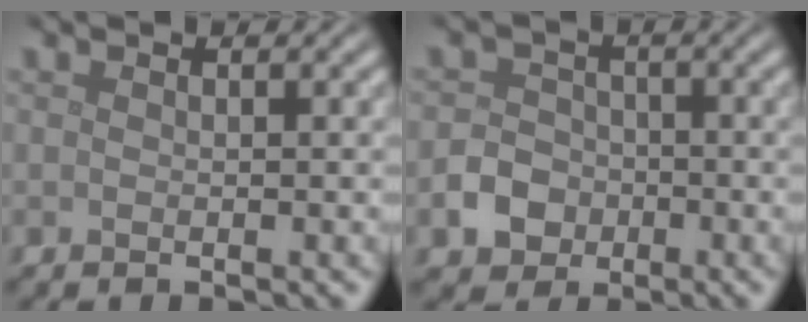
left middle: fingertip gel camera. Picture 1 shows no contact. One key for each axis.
{"total": 3.3, "fx": -1.3, "fy": 2.8, "fz": 1.2, "tx": -0.017, "ty": 0.002, "tz": -0.029}